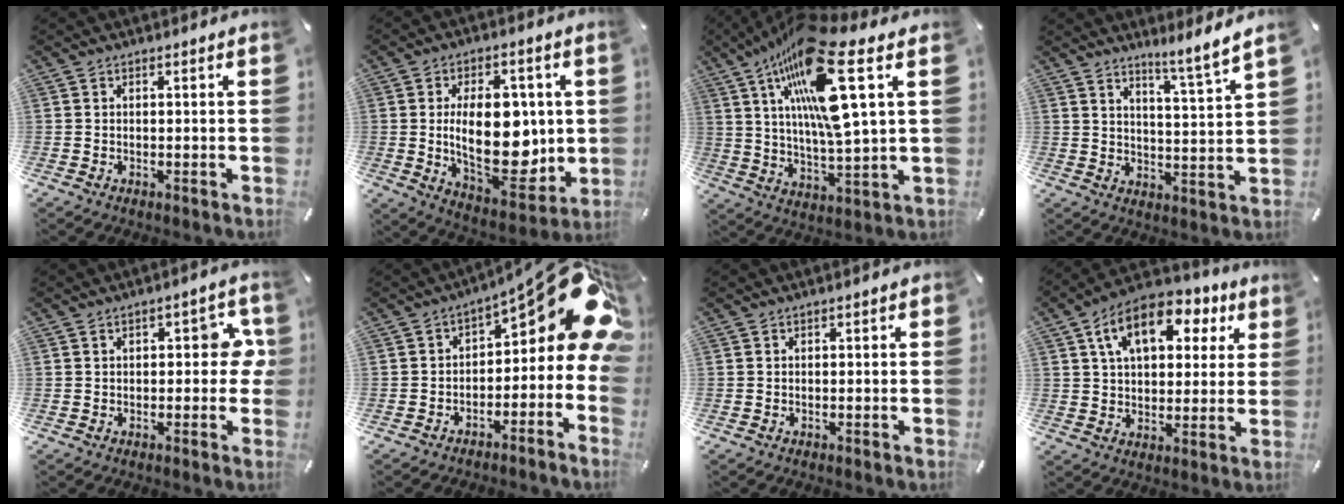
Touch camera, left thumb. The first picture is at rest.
{"total": 20.1, "force": [0.7, 11.1, 16.7], "torque": [-0.277, -0.022, 0.012]}
{"total": 21.5, "force": [10.0, 5.0, 18.4], "torque": [-0.353, -0.049, 0.147]}
{"total": 6.6, "force": [6.0, -0.8, 2.8], "torque": [-0.048, -0.051, 0.099]}
{"total": 7.7, "force": [0.7, 4.0, 6.5], "torque": [-0.080, 0.002, 0.003]}
{"total": 16.2, "force": [5.2, 7.3, 13.5], "torque": [-0.155, -0.041, 0.084]}
{"total": 0.7, "force": [-0.4, 0.4, 0.4], "torque": [-0.007, 0.001, -0.009]}
{"total": 14.0, "force": [5.9, 8.7, 9.2], "torque": [-0.149, -0.006, 0.103]}